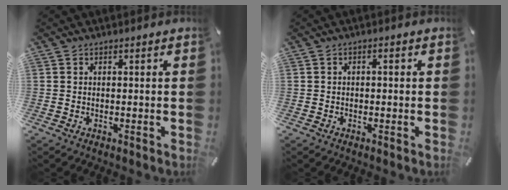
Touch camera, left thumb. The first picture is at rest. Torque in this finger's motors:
{"motor_torque": [-0.18, -0.09, -0.05, 0.03, -0.02]}